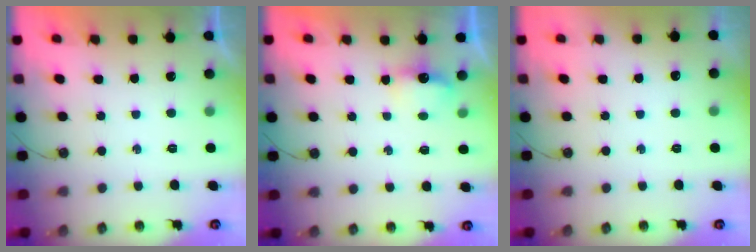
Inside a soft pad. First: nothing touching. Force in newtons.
{"total": 4.6, "press": 4.5, "slide": 0.8}
{"total": 9.5, "press": 2.4, "slide": 9.2}